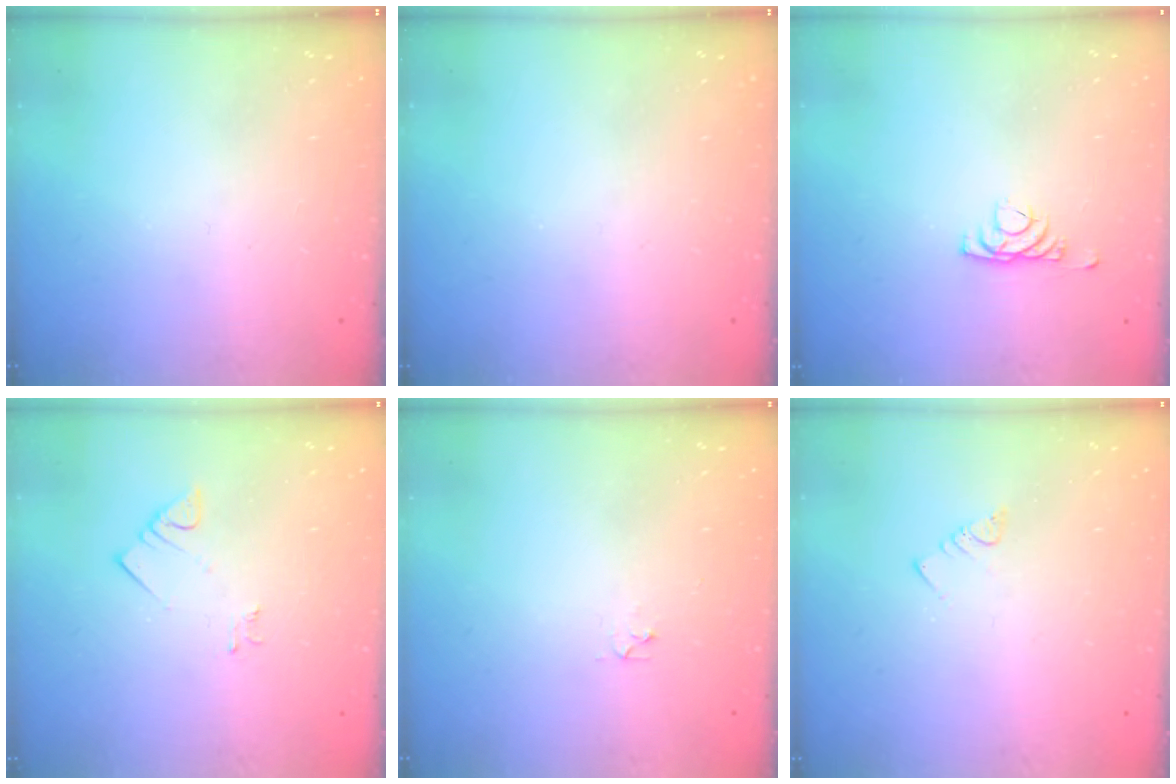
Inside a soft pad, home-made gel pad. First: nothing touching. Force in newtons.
{"total": 0.0}
{"total": 3.9, "press": 3.9, "slide": 0.8}
{"total": 2.3, "press": 2.3, "slide": 0.3}
{"total": 1.9, "press": 1.9, "slide": 0.2}
{"total": 2.7, "press": 2.7, "slide": 0.5}